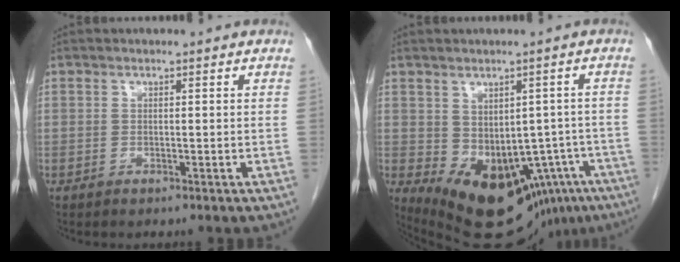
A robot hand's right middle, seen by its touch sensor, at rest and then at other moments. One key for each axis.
{"total": 18.2, "fx": -9.9, "fy": 9.6, "fz": 11.9, "tx": -0.146, "ty": -0.008, "tz": -0.110}